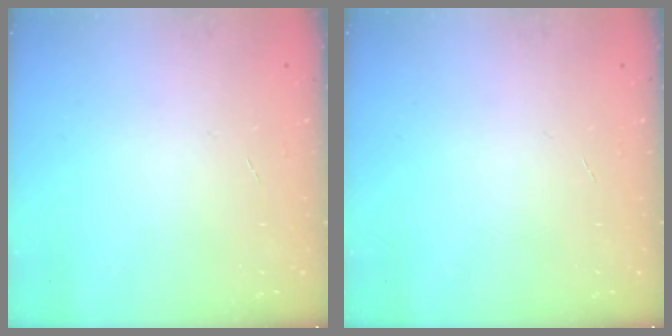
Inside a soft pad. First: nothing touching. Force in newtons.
{"total": 0.0}